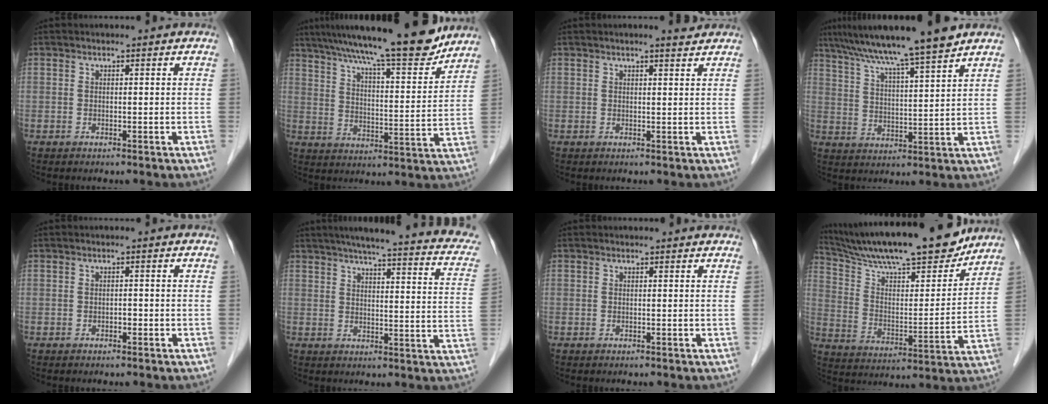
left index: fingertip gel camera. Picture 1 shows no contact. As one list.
[{"total": 19.3, "force": [16.6, 1.4, 9.9], "torque": [-0.160, 0.003, 0.247]}, {"total": 2.7, "force": [2.3, 0.1, 1.3], "torque": [-0.022, 0.006, 0.032]}, {"total": 14.0, "force": [11.5, -0.9, 8.0], "torque": [-0.135, 0.018, 0.182]}, {"total": 0.5, "force": [-0.3, 0.3, 0.4], "torque": [-0.003, 0.002, -0.006]}, {"total": 23.7, "force": [19.4, 2.6, 13.3], "torque": [-0.177, -0.007, 0.219]}, {"total": 1.8, "force": [1.8, 0.3, 0.2], "torque": [-0.014, 0.007, 0.012]}, {"total": 23.3, "force": [20.2, 3.6, 11.1], "torque": [-0.193, -0.001, 0.313]}]